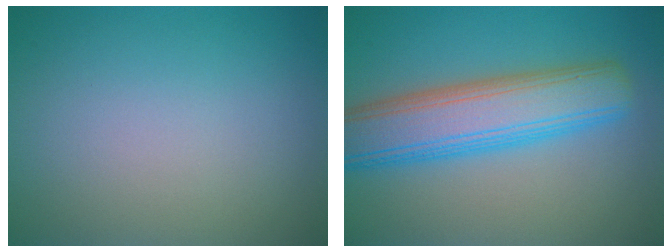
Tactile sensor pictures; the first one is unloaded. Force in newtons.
{"total": 8.0, "press": 8.0, "slide": 0.4}